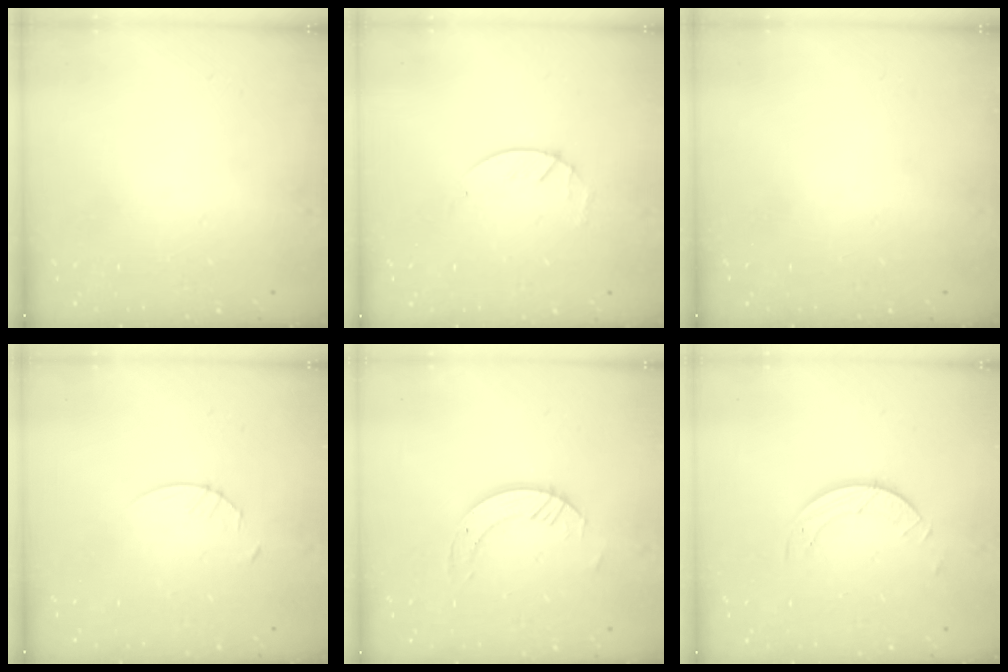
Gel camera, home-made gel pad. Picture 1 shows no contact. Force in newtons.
{"total": 2.9, "press": 2.9, "slide": 0.4}
{"total": 0.0}
{"total": 2.9, "press": 2.9, "slide": 0.4}
{"total": 6.5, "press": 6.4, "slide": 0.7}
{"total": 3.2, "press": 3.1, "slide": 0.3}